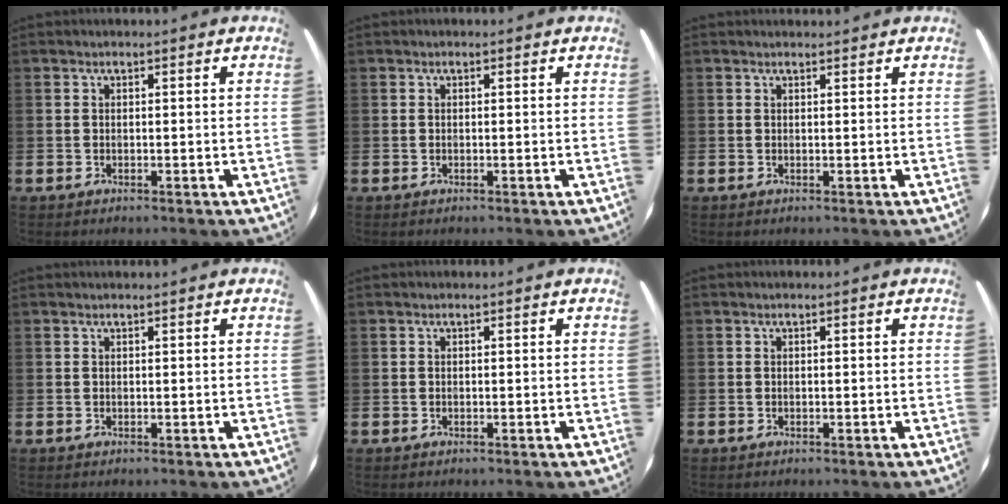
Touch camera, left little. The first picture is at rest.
{"total": 0.0}
{"total": 0.7, "force": [0.7, 0.1, 0.0], "torque": [0.007, -0.001, 0.011]}
{"total": 0.0}
{"total": 0.0}
{"total": 0.0}